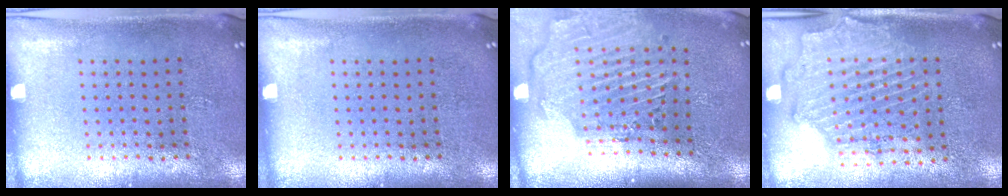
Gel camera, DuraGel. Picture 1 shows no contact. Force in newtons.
{"total": 0.0}
{"total": 2.8, "press": 2.3, "slide": 1.7}
{"total": 1.9, "press": 1.7, "slide": 0.7}